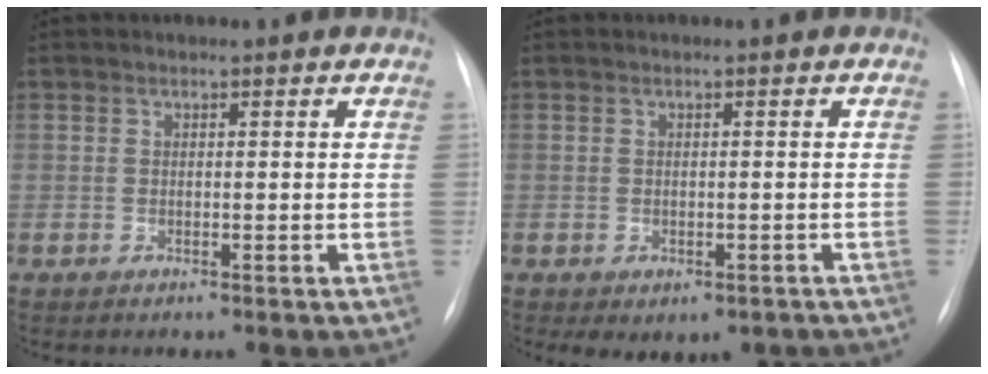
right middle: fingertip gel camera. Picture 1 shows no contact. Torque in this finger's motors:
{"motor_torque": [0.15, -0.13, 0.07, 0.06]}